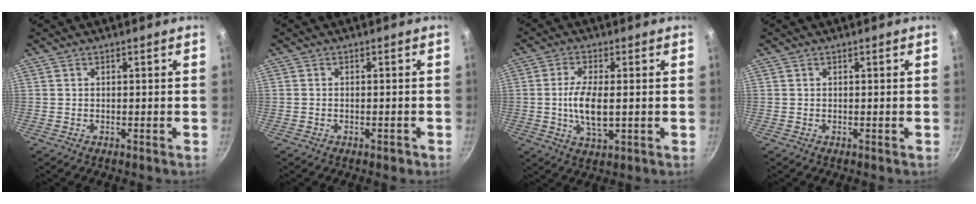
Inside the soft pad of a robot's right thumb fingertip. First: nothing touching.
{"total": 1.3, "force": [-0.8, 0.7, 0.8], "torque": [-0.009, 0.011, -0.008]}
{"total": 7.9, "force": [-0.3, 3.1, 7.3], "torque": [-0.148, -0.003, -0.006]}
{"total": 0.0}